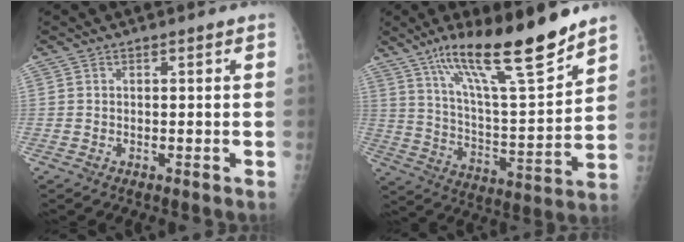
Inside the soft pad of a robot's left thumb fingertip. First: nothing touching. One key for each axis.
{"total": 20.7, "fx": 14.5, "fy": 3.3, "fz": 14.4, "tx": -0.222, "ty": -0.076, "tz": 0.251}